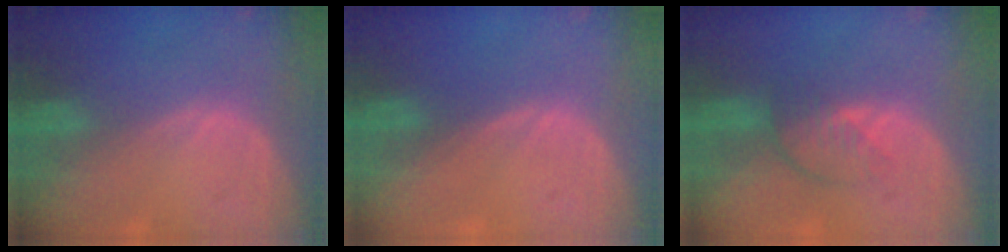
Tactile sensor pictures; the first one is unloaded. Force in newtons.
{"total": 0.0}
{"total": 4.0, "press": 3.7, "slide": 1.6}